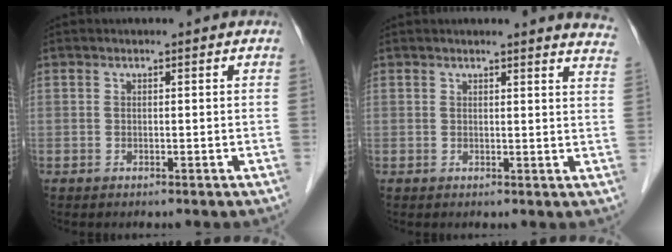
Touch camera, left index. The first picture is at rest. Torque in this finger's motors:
{"motor_torque": [0.62, -0.81, 0.06, 0.01]}